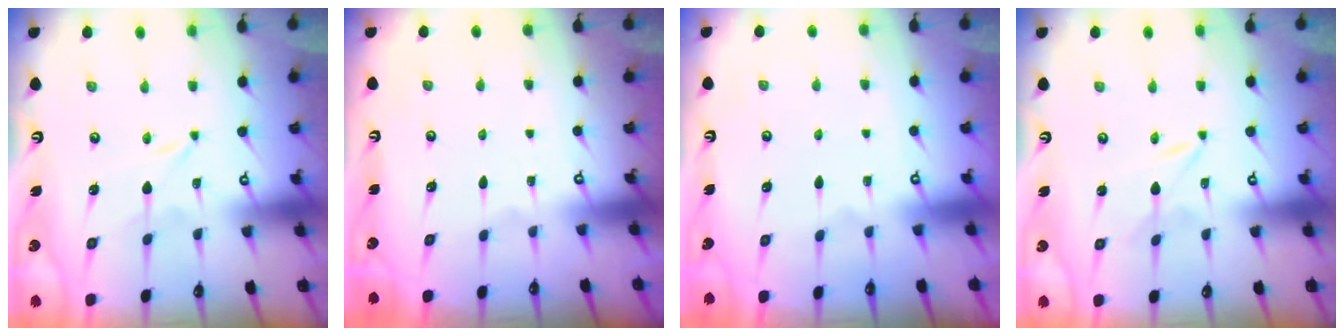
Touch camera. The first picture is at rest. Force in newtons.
{"total": 0.0}
{"total": 0.5, "press": 0.5, "slide": 0.1}
{"total": 0.7, "press": 0.7, "slide": 0.1}